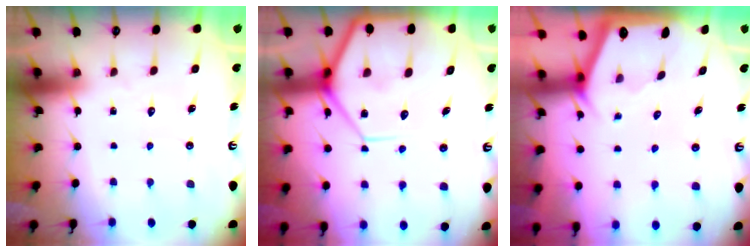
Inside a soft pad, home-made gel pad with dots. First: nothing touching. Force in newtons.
{"total": 13.6, "press": 13.5, "slide": 1.2}
{"total": 2.0, "press": 2.0, "slide": 0.3}